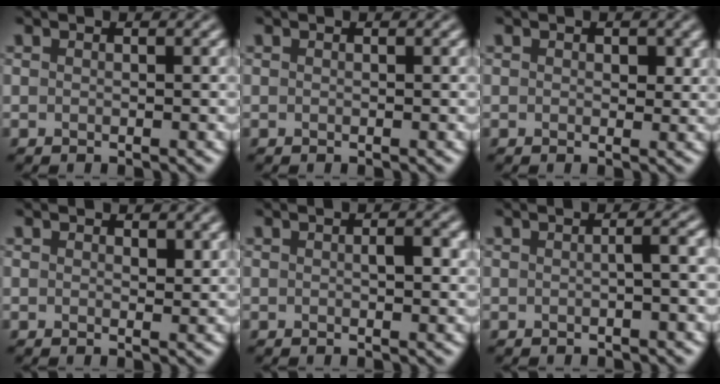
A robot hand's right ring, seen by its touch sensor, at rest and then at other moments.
{"total": 0.0}
{"total": 1.3, "force": [0.6, 0.8, 0.8], "torque": [-0.008, -0.002, 0.009]}
{"total": 1.0, "force": [0.7, 0.5, 0.5], "torque": [-0.006, -0.003, 0.011]}
{"total": 1.6, "force": [0.3, 0.6, 1.4], "torque": [-0.020, 0.001, 0.005]}
{"total": 1.8, "force": [0.1, 0.6, 1.7], "torque": [-0.018, 0.007, -0.005]}